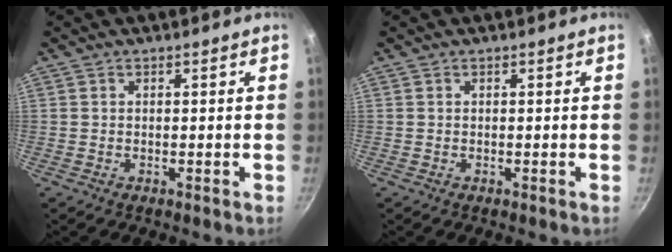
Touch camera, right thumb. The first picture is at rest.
{"total": 0.0}